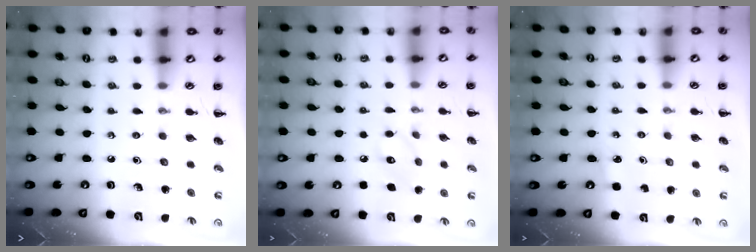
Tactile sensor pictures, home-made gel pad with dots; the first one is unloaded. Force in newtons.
{"total": 8.1, "press": 8.0, "slide": 1.5}
{"total": 4.9, "press": 4.5, "slide": 1.7}